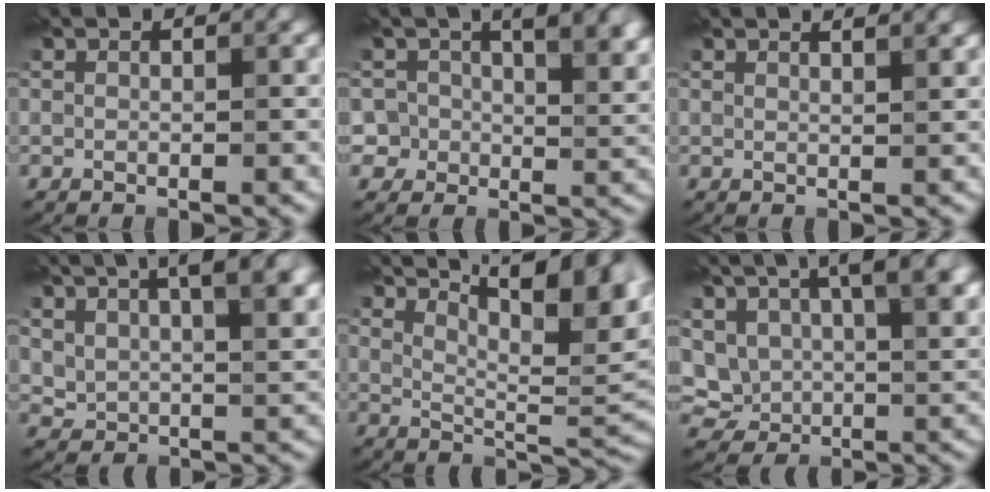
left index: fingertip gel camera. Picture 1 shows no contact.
{"total": 6.9, "force": [2.5, 4.9, 4.2], "torque": [-0.048, 0.001, 0.033]}
{"total": 2.9, "force": [2.3, 1.0, 1.5], "torque": [0.000, 0.019, 0.008]}
{"total": 11.1, "force": [6.1, 5.2, 7.7], "torque": [-0.120, 0.031, 0.094]}
{"total": 10.7, "force": [6.4, 3.1, 8.0], "torque": [-0.114, 0.015, 0.100]}
{"total": 12.9, "force": [5.4, 7.8, 8.8], "torque": [-0.159, 0.022, 0.101]}